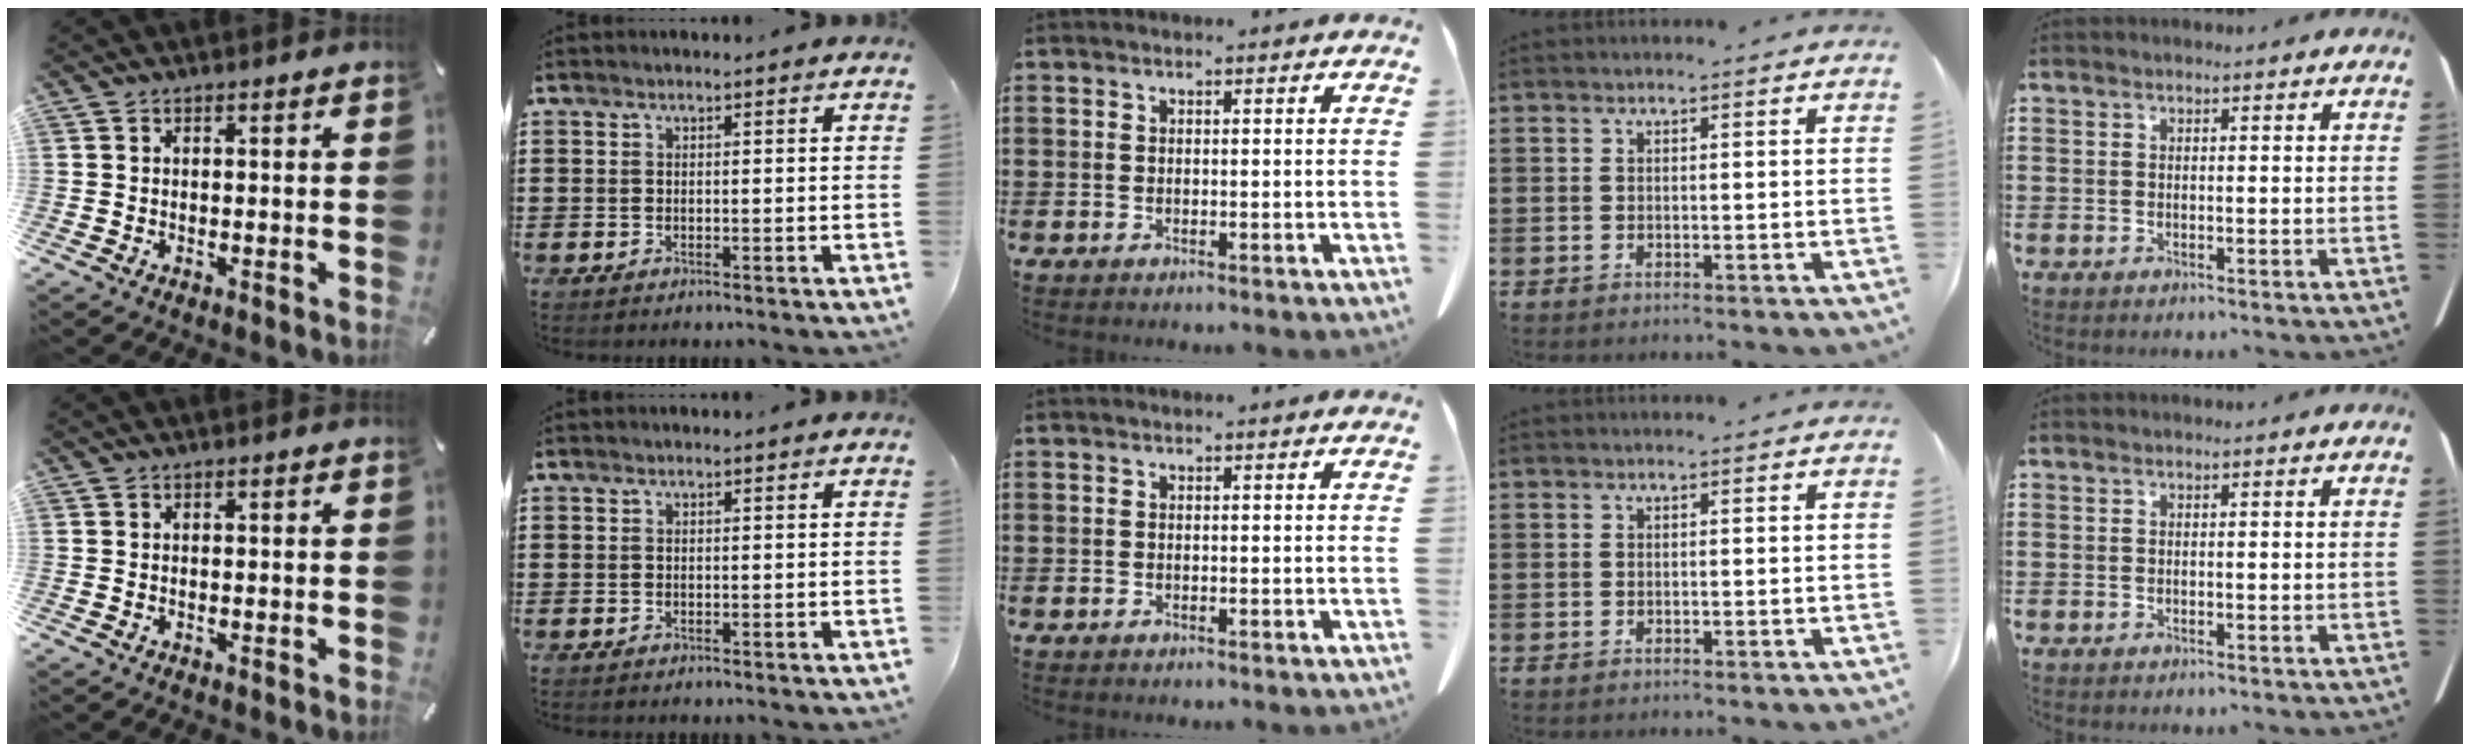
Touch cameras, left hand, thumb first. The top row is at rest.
{}